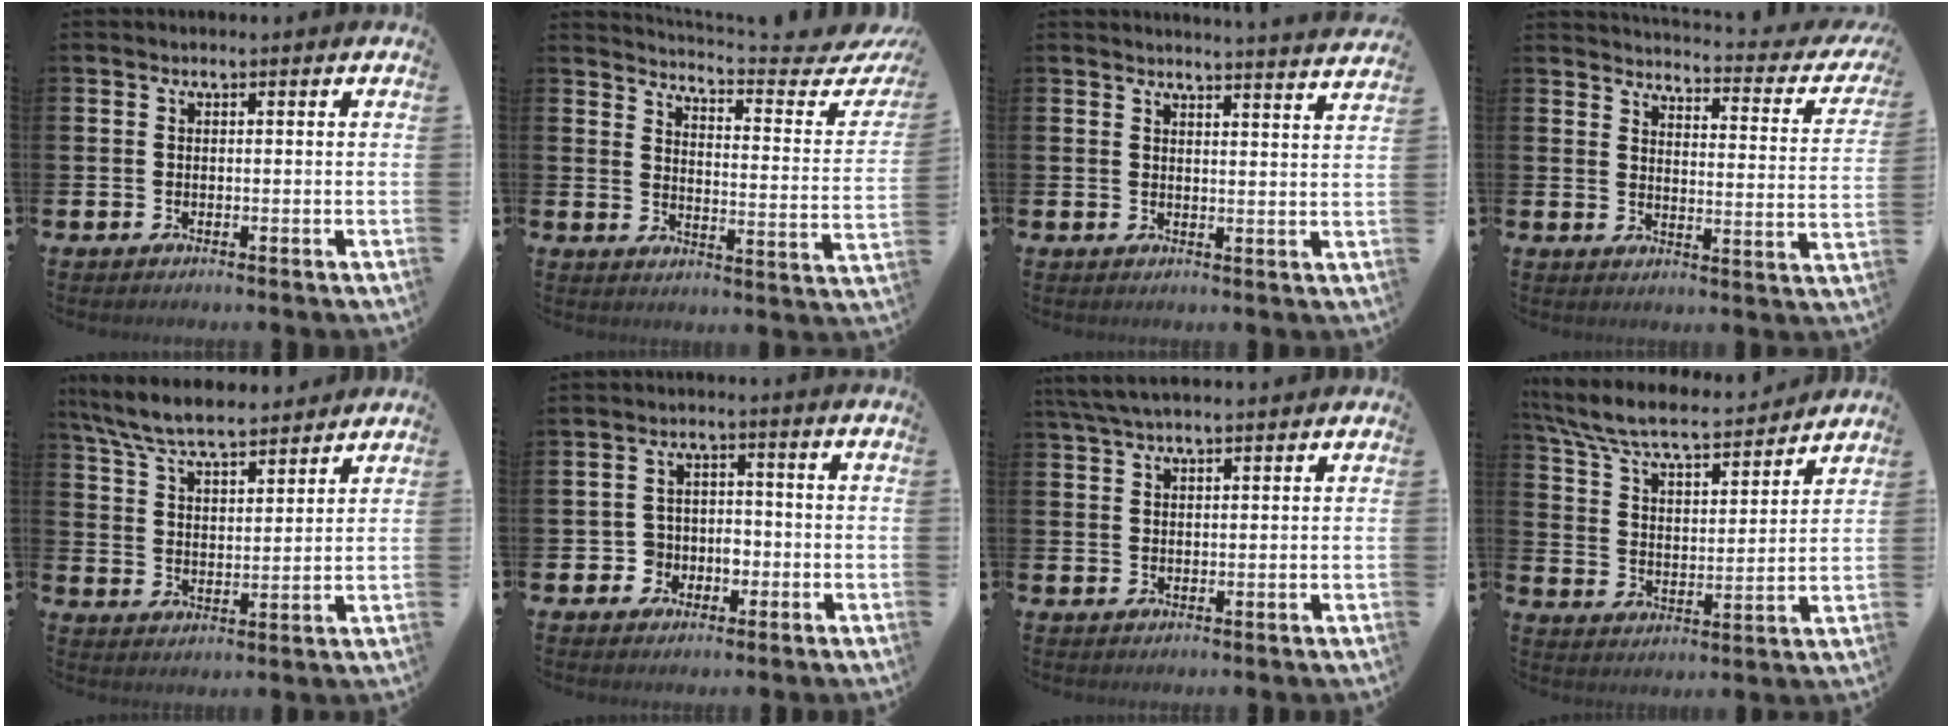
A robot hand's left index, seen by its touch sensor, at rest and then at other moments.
{"total": 4.3, "force": [3.9, -0.3, 1.8], "torque": [-0.039, -0.044, 0.053]}
{"total": 3.5, "force": [3.4, -0.7, 0.0], "torque": [0.014, -0.034, 0.056]}
{"total": 3.0, "force": [2.8, 0.4, 0.8], "torque": [-0.018, -0.039, 0.036]}
{"total": 7.5, "force": [7.1, 0.9, 2.3], "torque": [-0.072, -0.040, 0.126]}
{"total": 3.5, "force": [-1.3, 3.2, 0.6], "torque": [-0.021, 0.004, -0.033]}
{"total": 4.4, "force": [3.8, 0.7, 2.0], "torque": [-0.044, -0.007, 0.070]}
{"total": 7.8, "force": [7.1, 1.6, 2.7], "torque": [-0.089, -0.052, 0.119]}